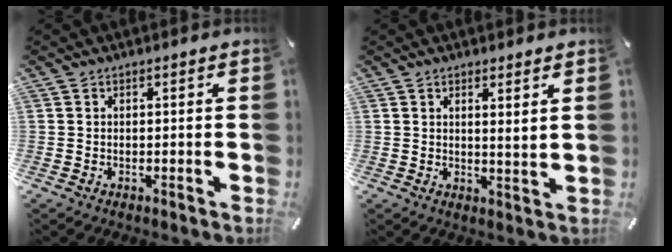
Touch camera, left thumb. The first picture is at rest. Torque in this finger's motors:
{"motor_torque": [0.05, -0.46, 0.19, 0.03, -0.05]}